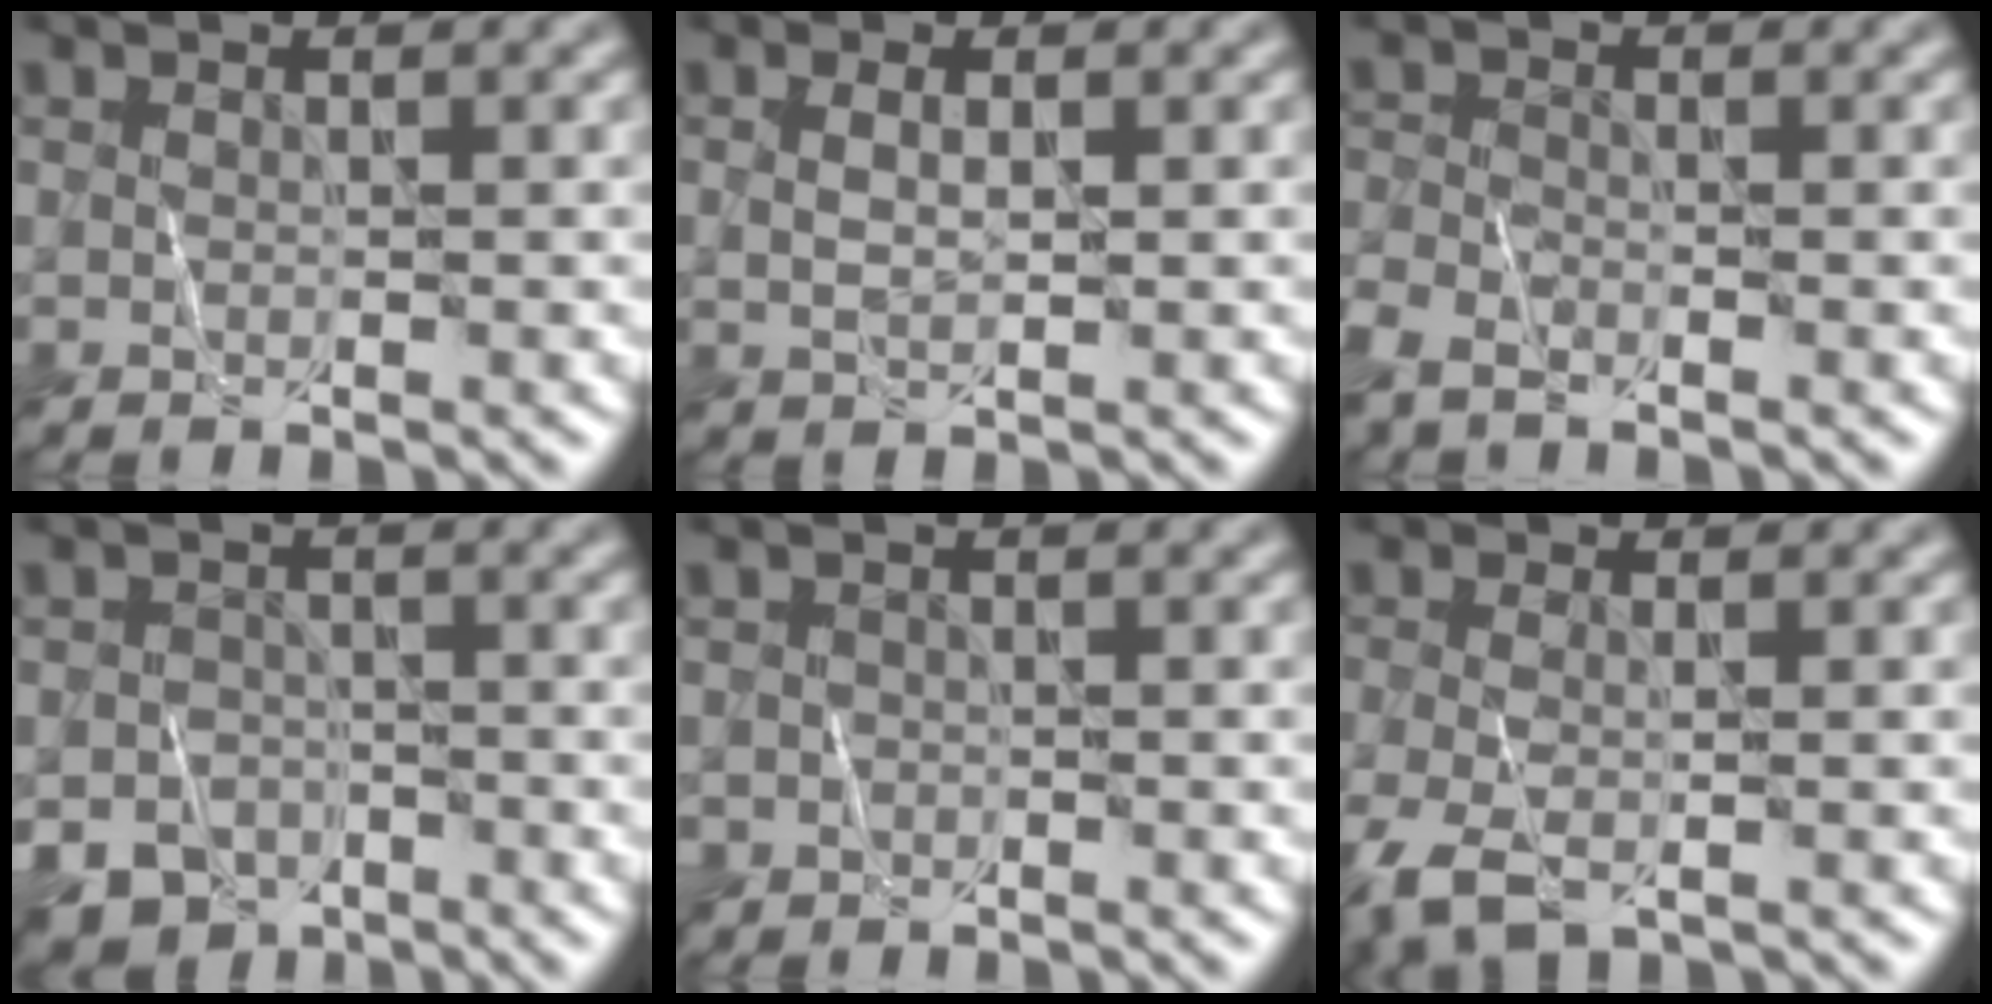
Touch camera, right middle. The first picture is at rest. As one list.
[{"total": 1.4, "force": [0.5, 0.5, 1.2], "torque": [-0.022, -0.004, 0.014]}, {"total": 3.4, "force": [-2.5, 1.4, 1.8], "torque": [-0.041, -0.010, -0.064]}, {"total": 5.6, "force": [-3.8, 3.7, 1.8], "torque": [-0.026, -0.014, -0.060]}, {"total": 1.2, "force": [-0.8, 0.9, -0.1], "torque": [0.008, -0.002, -0.014]}, {"total": 4.3, "force": [-2.1, 1.9, 3.2], "torque": [-0.081, -0.009, -0.044]}]